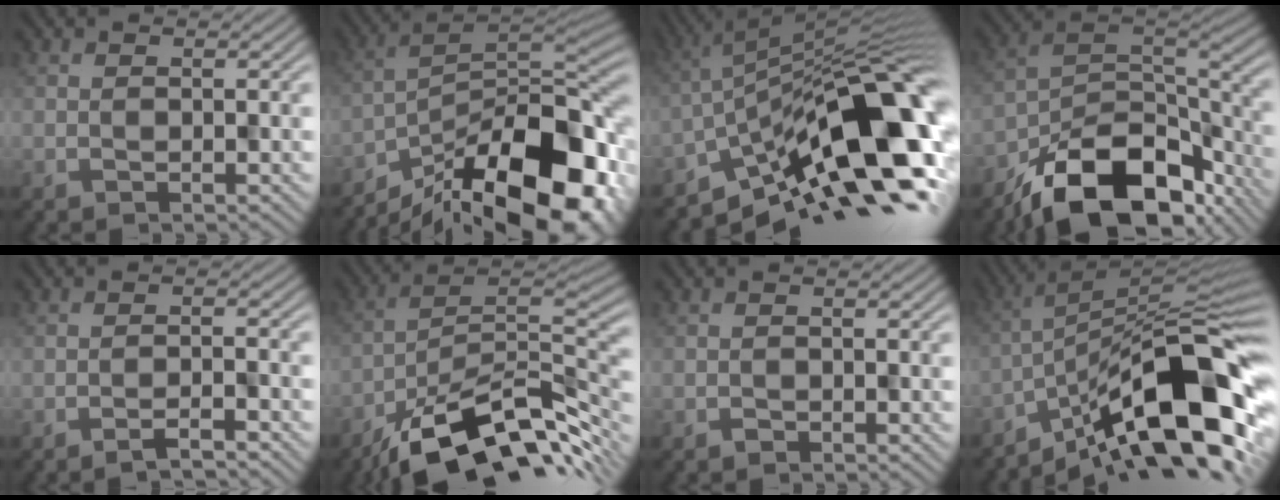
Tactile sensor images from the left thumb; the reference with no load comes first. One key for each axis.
{"total": 18.7, "fx": -11.6, "fy": 6.6, "fz": 13.0, "tx": -0.217, "ty": -0.021, "tz": -0.193}
{"total": 18.2, "fx": -7.8, "fy": 7.1, "fz": 14.8, "tx": -0.218, "ty": 0.013, "tz": -0.161}
{"total": 16.7, "fx": -11.1, "fy": 8.1, "fz": 9.5, "tx": -0.198, "ty": -0.038, "tz": -0.177}
{"total": 2.7, "fx": -2.1, "fy": 0.1, "fz": 1.7, "tx": -0.027, "ty": 0.008, "tz": -0.043}
{"total": 15.1, "fx": -10.1, "fy": 4.8, "fz": 10.1, "tx": -0.172, "ty": -0.004, "tz": -0.180}
{"total": 0.6, "fx": -0.5, "fy": 0.3, "fz": 0.2, "tx": -0.003, "ty": 0.000, "tz": -0.009}
{"total": 15.7, "fx": -8.6, "fy": 4.5, "fz": 12.4, "tx": -0.202, "ty": 0.005, "tz": -0.161}